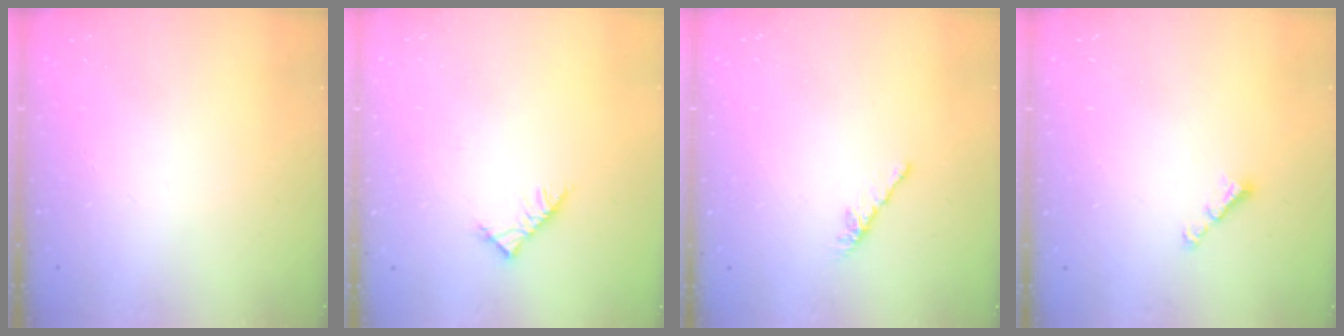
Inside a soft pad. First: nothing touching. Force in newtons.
{"total": 4.5, "press": 4.5, "slide": 0.9}
{"total": 0.0}
{"total": 2.9, "press": 2.9, "slide": 0.3}